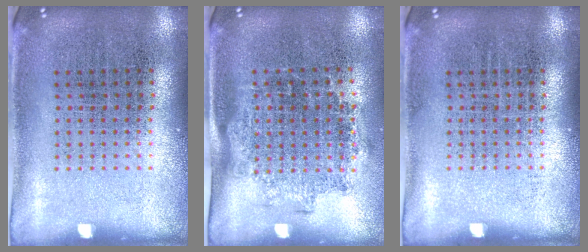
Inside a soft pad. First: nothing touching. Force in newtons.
{"total": 1.4, "press": 1.1, "slide": 0.8}
{"total": 0.0}